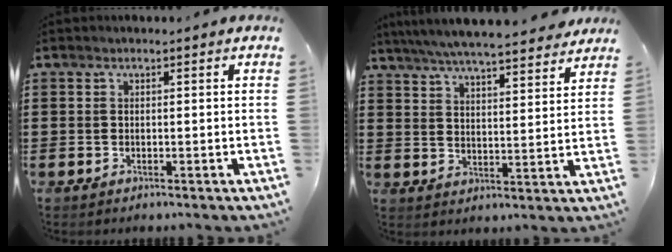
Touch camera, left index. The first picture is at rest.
{"total": 6.3, "force": [6.0, 0.0, 2.0], "torque": [-0.063, -0.030, 0.105]}